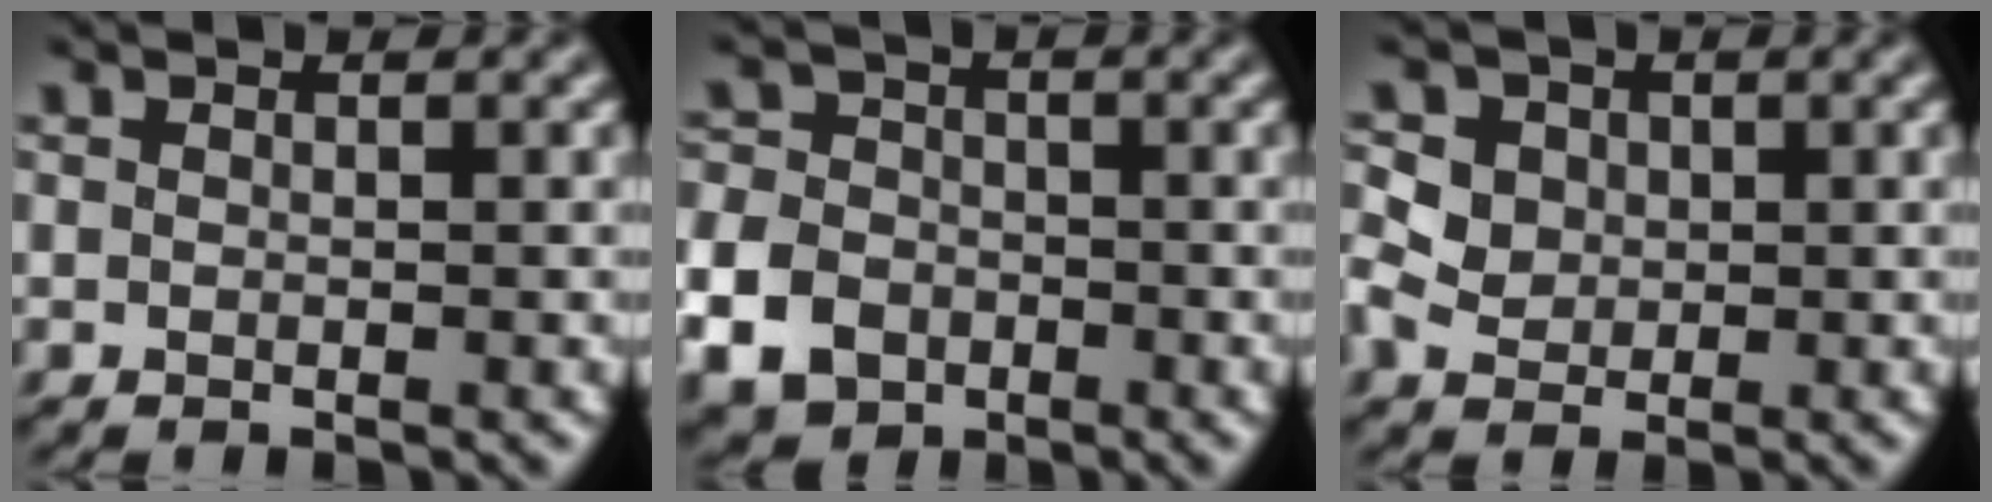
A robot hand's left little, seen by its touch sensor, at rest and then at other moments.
{"total": 7.0, "force": [-3.5, 5.3, 2.9], "torque": [-0.064, -0.021, -0.085]}
{"total": 5.6, "force": [0.8, 4.6, 3.0], "torque": [-0.061, 0.034, -0.006]}